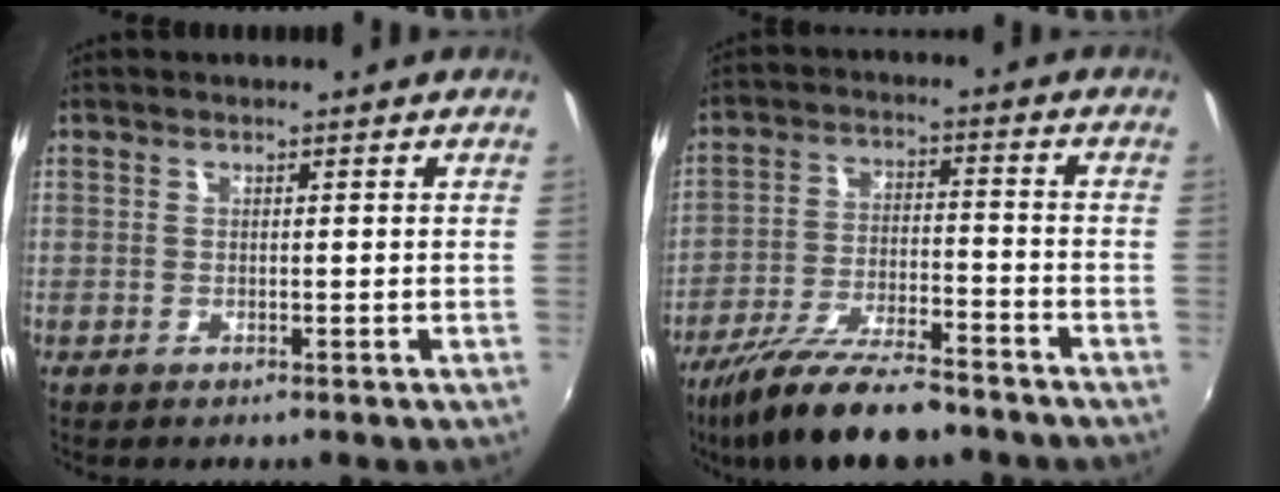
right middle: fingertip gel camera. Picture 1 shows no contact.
{"total": 15.5, "force": [-12.6, 3.5, 8.2], "torque": [-0.172, -0.026, -0.216]}